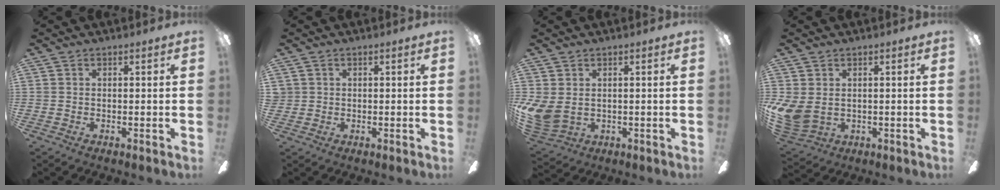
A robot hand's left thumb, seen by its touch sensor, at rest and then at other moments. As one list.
[{"total": 1.1, "force": [0.4, 1.0, 0.0], "torque": [-0.002, 0.002, 0.008]}, {"total": 6.5, "force": [1.6, 5.0, 3.8], "torque": [-0.090, -0.011, 0.035]}, {"total": 7.0, "force": [1.4, 5.4, 4.2], "torque": [-0.102, -0.013, 0.031]}]